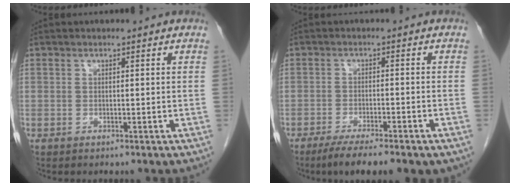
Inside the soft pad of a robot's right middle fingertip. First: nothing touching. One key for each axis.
{"total": 8.4, "fx": -6.1, "fy": 1.4, "fz": 5.6, "tx": -0.080, "ty": -0.016, "tz": -0.089}